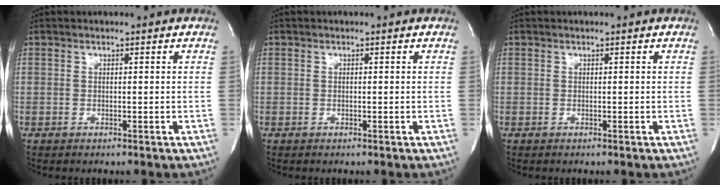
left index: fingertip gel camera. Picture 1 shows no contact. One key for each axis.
{"total": 0.0}
{"total": 0.0}